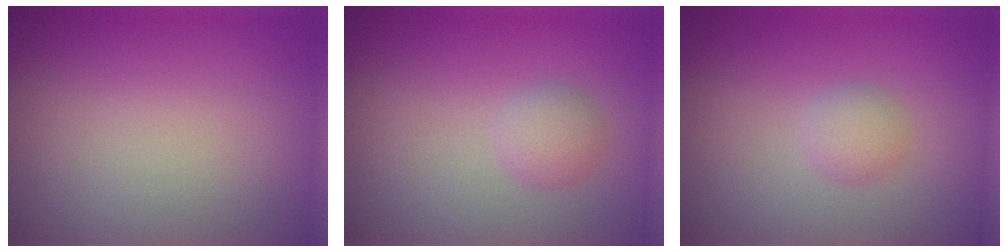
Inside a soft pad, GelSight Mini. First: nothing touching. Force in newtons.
{"total": 1.8, "press": 1.8, "slide": 0.1}
{"total": 1.6, "press": 1.6, "slide": 0.1}